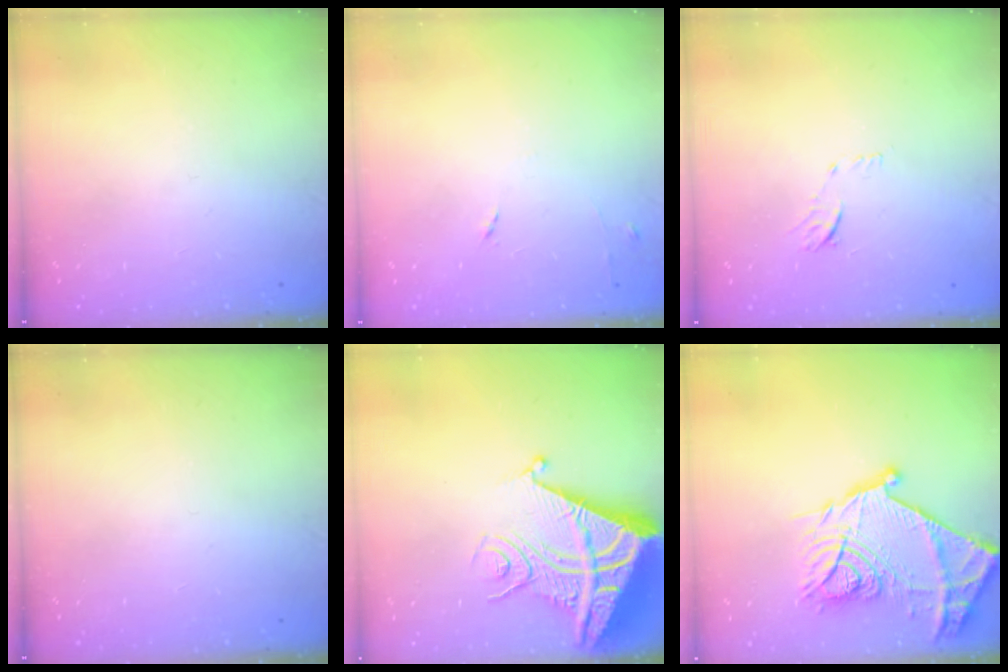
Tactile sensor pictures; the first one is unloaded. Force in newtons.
{"total": 5.3, "press": 5.2, "slide": 0.8}
{"total": 6.2, "press": 6.1, "slide": 0.7}
{"total": 0.0}
{"total": 13.1, "press": 13.0, "slide": 1.6}
{"total": 22.8, "press": 22.7, "slide": 1.7}